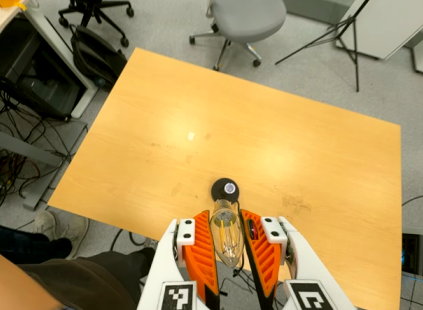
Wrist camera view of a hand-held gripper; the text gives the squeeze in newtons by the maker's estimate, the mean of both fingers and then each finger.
{"total": 12.6, "left": 12.6, "right": 12.7}